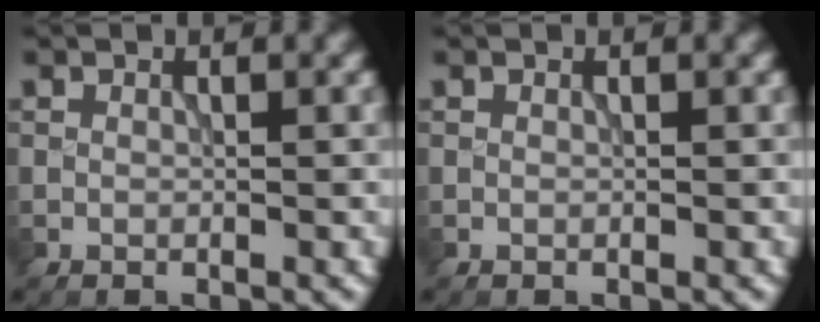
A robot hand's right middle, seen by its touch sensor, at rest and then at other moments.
{"total": 0.0}